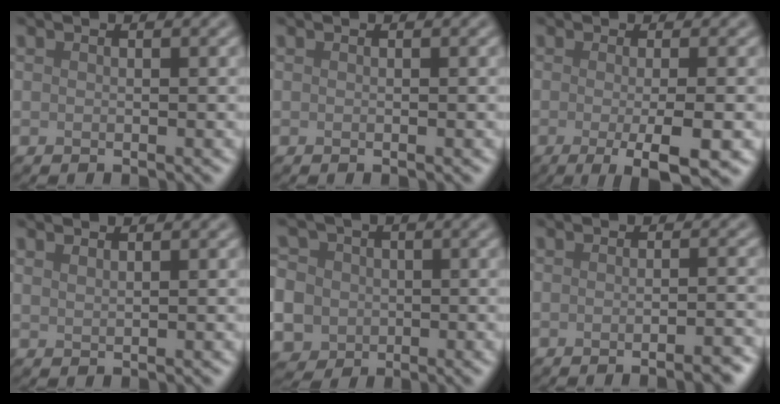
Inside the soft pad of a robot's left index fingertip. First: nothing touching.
{"total": 0.0}
{"total": 5.9, "force": [-1.5, 1.4, 5.6], "torque": [-0.075, -0.011, -0.021]}
{"total": 0.8, "force": [0.8, 0.2, 0.3], "torque": [-0.003, 0.000, 0.013]}
{"total": 11.7, "force": [-2.4, 10.7, 4.1], "torque": [-0.108, -0.002, -0.069]}
{"total": 3.5, "force": [-1.9, 0.9, 2.8], "torque": [-0.021, 0.006, -0.030]}